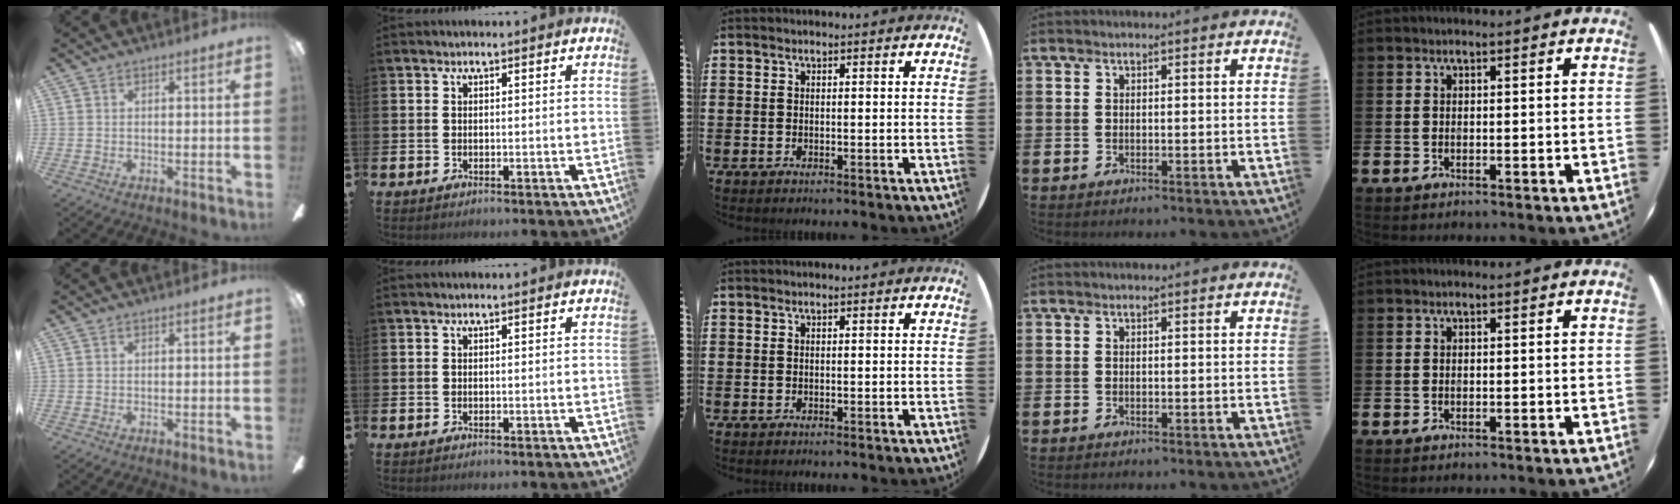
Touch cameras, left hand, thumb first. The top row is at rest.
{}